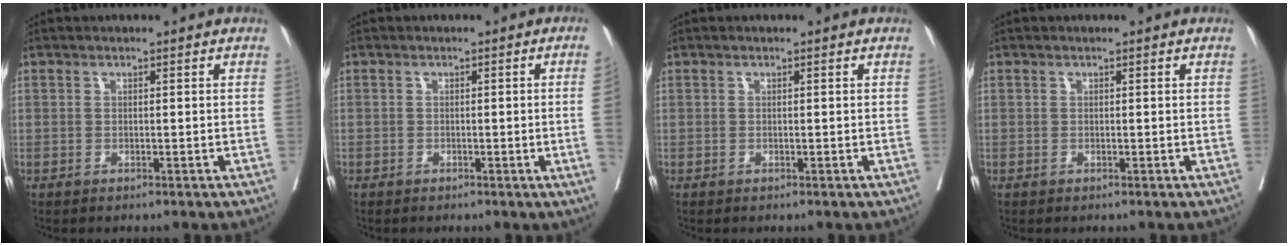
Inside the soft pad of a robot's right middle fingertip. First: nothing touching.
{"total": 2.4, "force": [-0.4, -0.9, 2.1], "torque": [-0.023, -0.003, -0.004]}
{"total": 0.0}
{"total": 0.0}